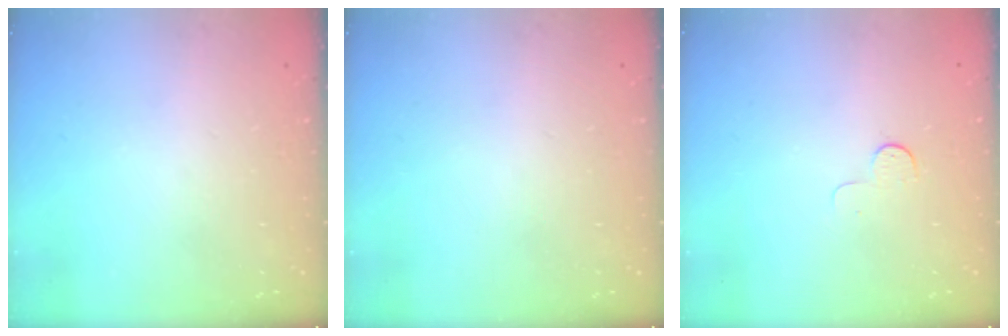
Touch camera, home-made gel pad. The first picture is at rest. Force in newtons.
{"total": 0.0}
{"total": 3.8, "press": 3.8, "slide": 0.4}